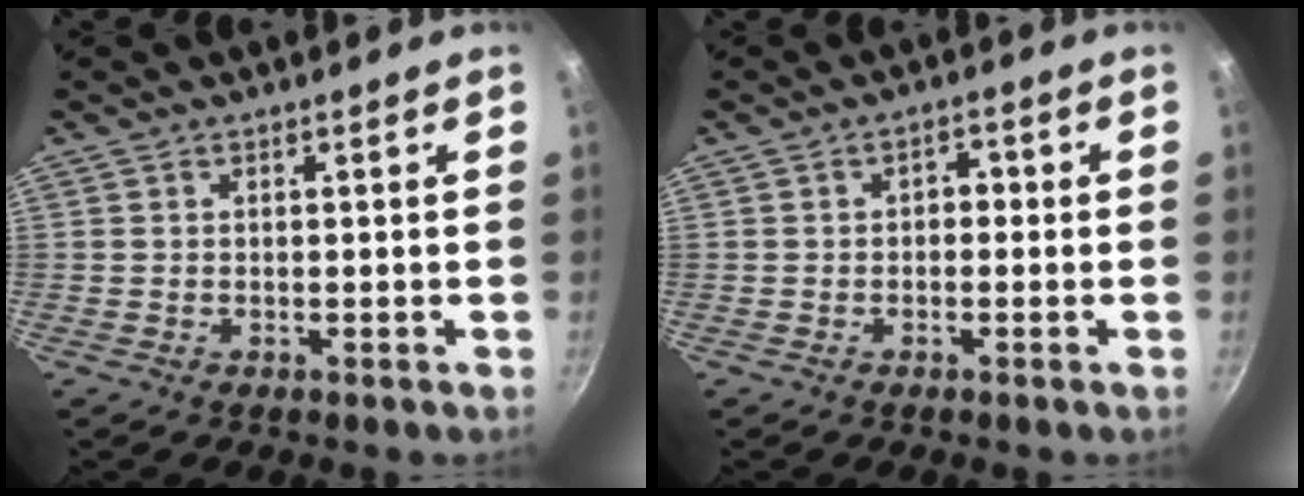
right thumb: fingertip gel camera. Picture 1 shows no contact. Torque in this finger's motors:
{"motor_torque": [-0.23, -0.48, 0.20, -0.19, 0.02]}